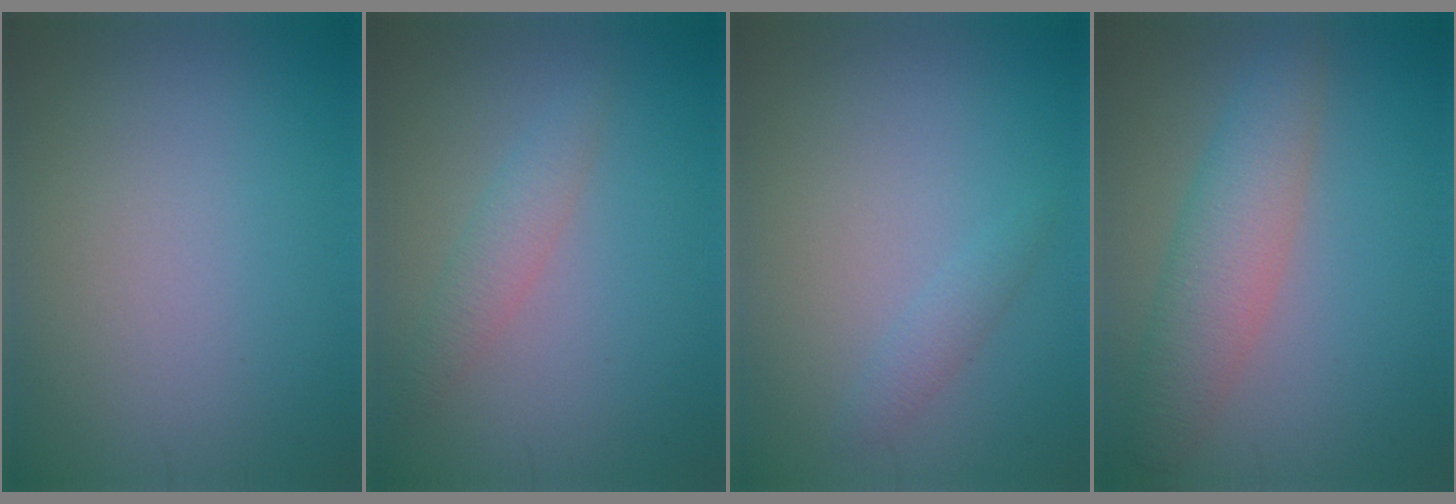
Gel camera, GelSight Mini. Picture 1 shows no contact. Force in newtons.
{"total": 1.9, "press": 1.9, "slide": 0.1}
{"total": 1.1, "press": 1.1, "slide": 0.1}
{"total": 4.4, "press": 4.4, "slide": 0.2}